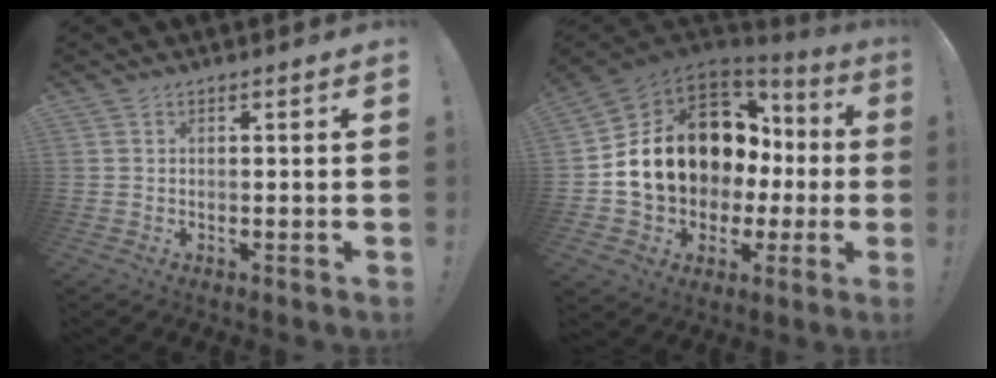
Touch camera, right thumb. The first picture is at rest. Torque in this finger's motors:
{"motor_torque": [2.50, 2.50, 0.60, 0.40, 0.22]}